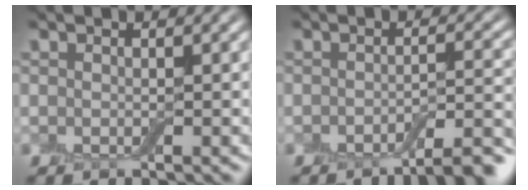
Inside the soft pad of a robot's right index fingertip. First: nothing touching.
{"total": 4.1, "force": [-3.0, 0.9, 2.6], "torque": [-0.028, 0.008, -0.047]}